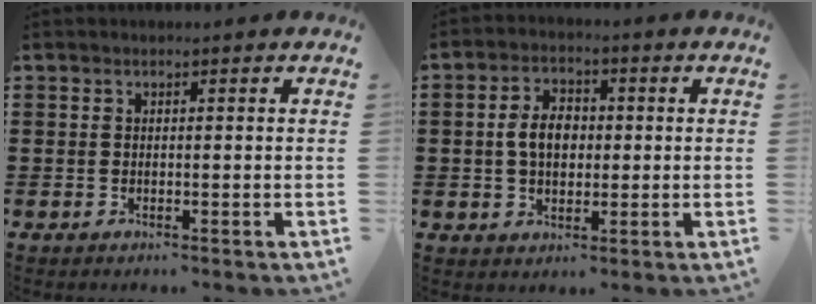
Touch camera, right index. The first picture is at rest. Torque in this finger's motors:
{"motor_torque": [1.00, 0.05, 0.55, 0.14]}